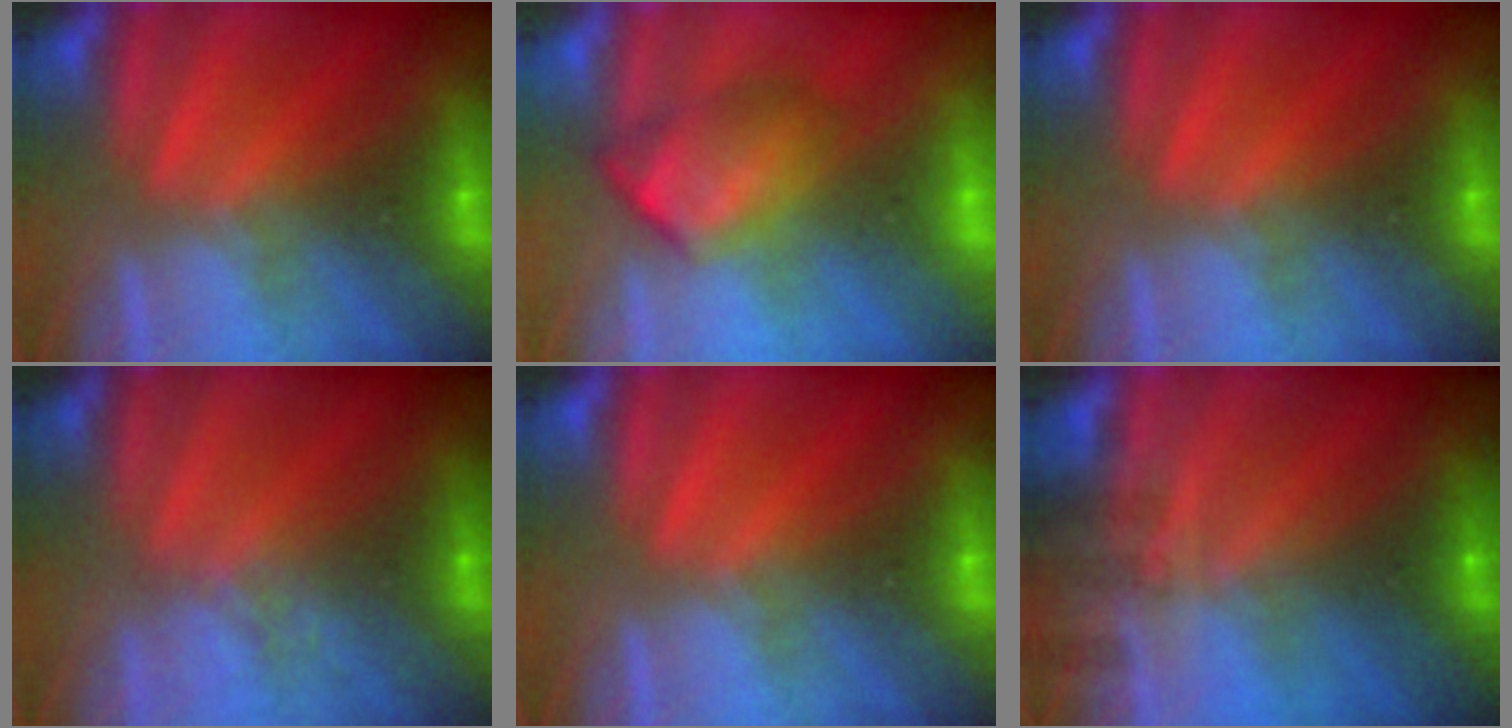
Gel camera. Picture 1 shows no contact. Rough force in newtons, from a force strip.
{"total": 4.7}
{"total": 0.0}
{"total": 2.3}
{"total": 0.0}
{"total": 7.4}